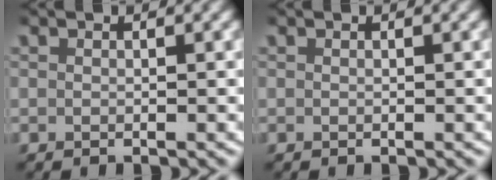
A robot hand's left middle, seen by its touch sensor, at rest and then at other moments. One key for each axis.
{"total": 0.0}